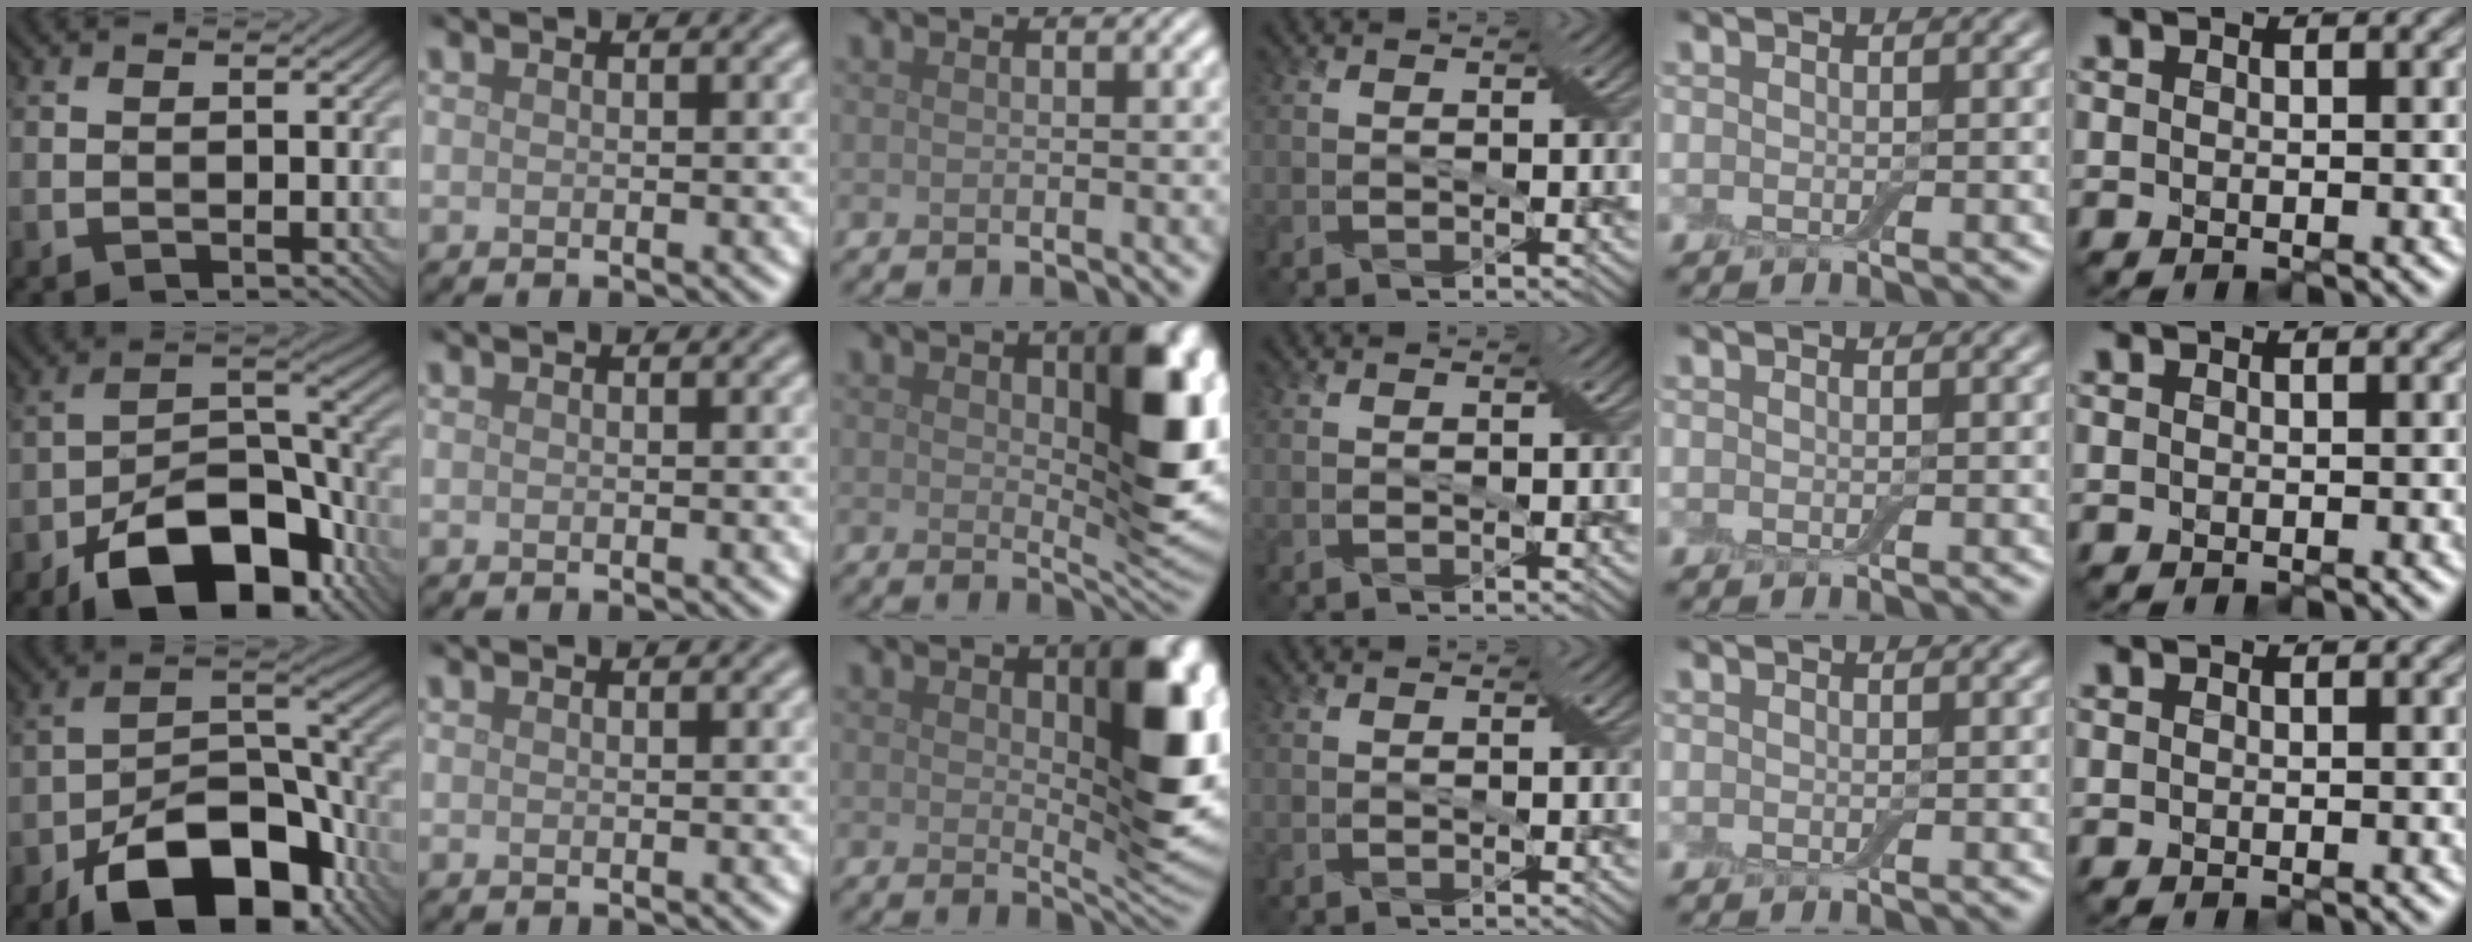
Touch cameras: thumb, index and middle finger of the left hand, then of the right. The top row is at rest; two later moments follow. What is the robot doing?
{"motion": "cut", "object": "aluminum foil"}